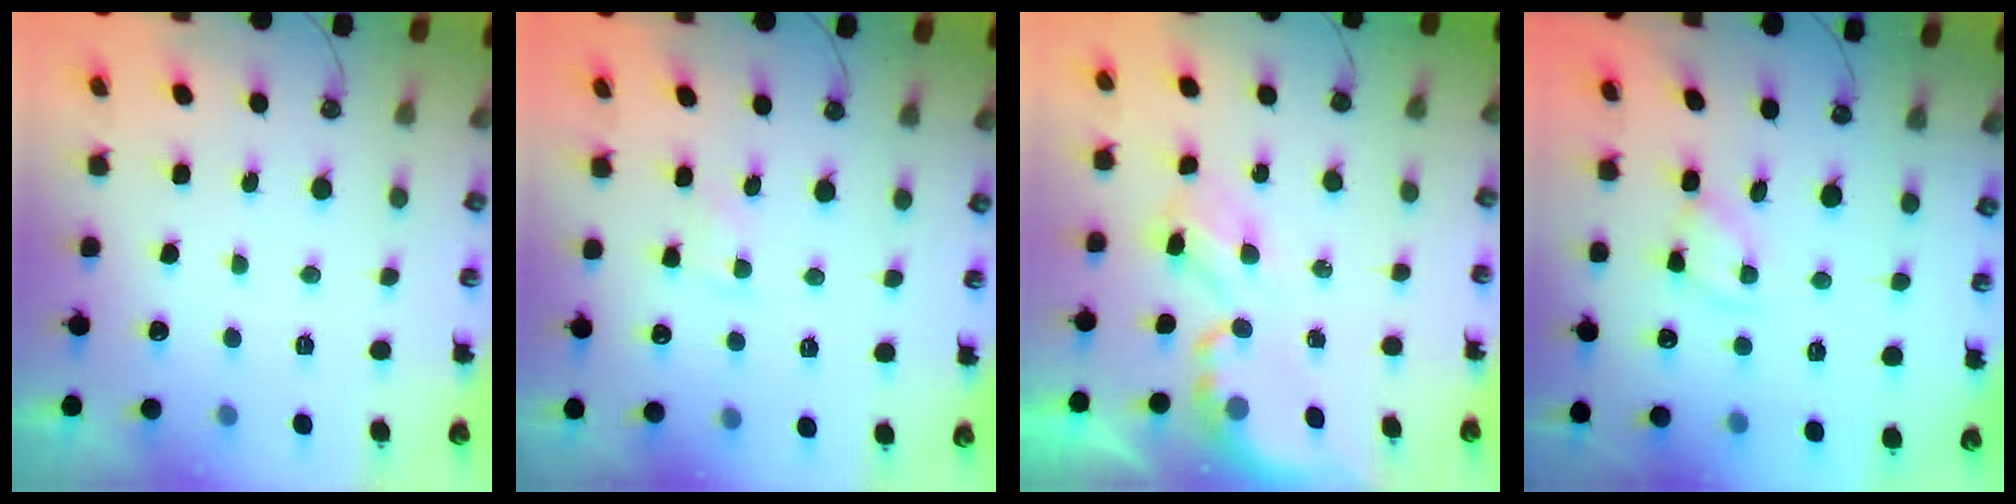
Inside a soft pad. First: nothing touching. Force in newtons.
{"total": 4.7, "press": 4.6, "slide": 0.5}
{"total": 3.8, "press": 3.8, "slide": 0.2}
{"total": 2.9, "press": 2.9, "slide": 0.4}